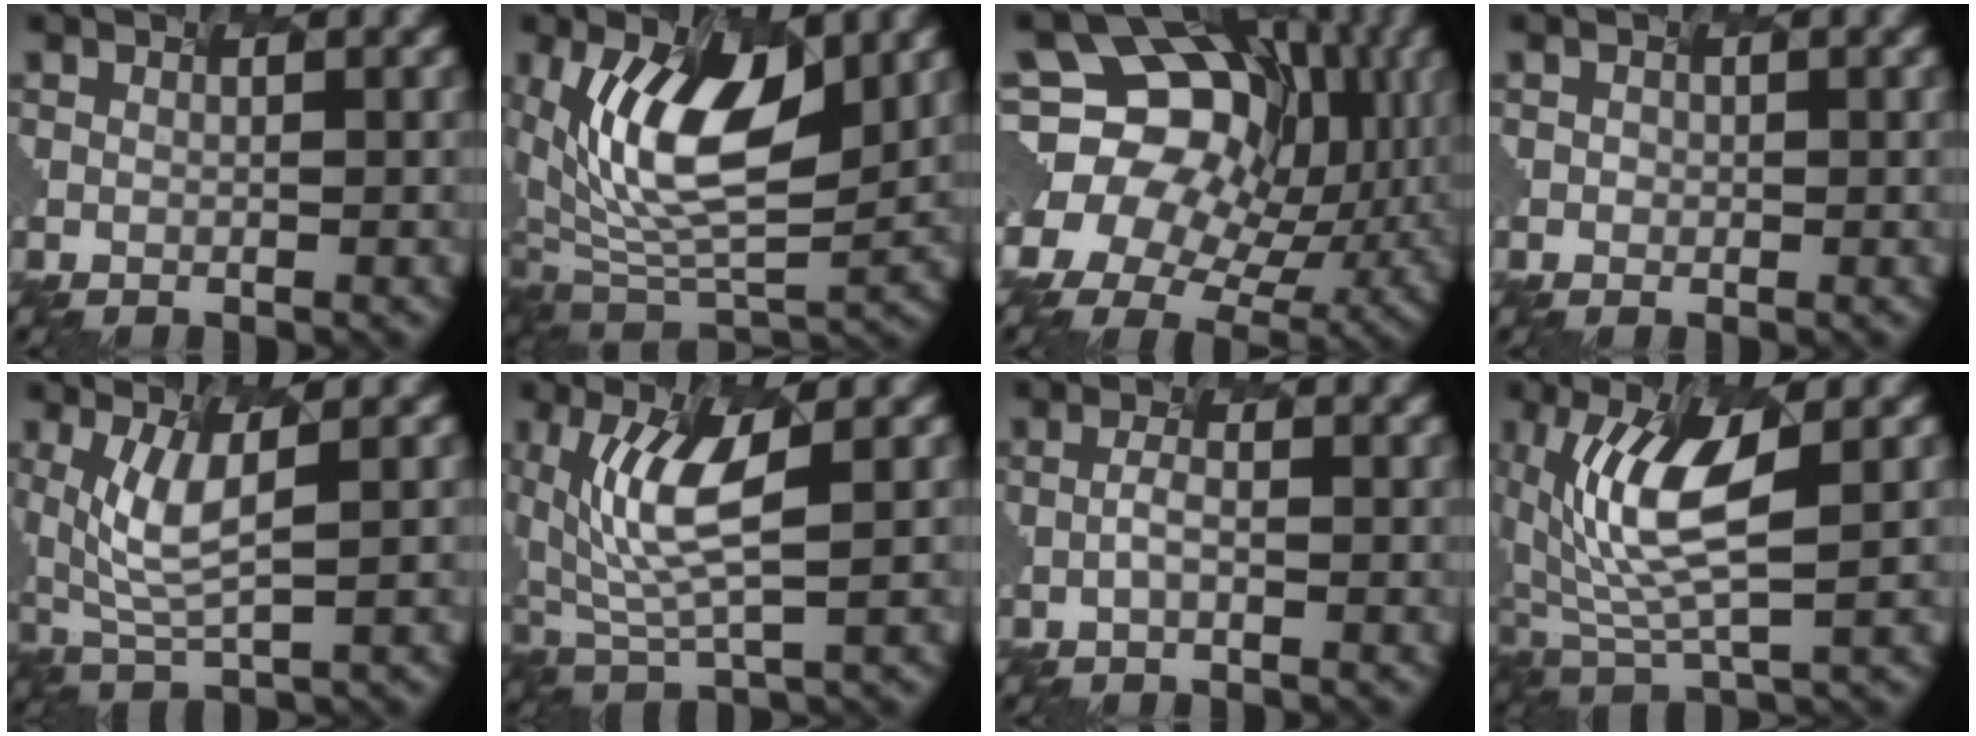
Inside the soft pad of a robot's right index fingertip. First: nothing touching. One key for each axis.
{"total": 10.1, "fx": 2.0, "fy": 4.8, "fz": 8.7, "tx": -0.166, "ty": -0.008, "tz": 0.041}
{"total": 14.7, "fx": 3.0, "fy": 11.5, "fz": 8.7, "tx": -0.154, "ty": 0.024, "tz": 0.051}
{"total": 0.6, "fx": -0.5, "fy": 0.2, "fz": -0.3, "tx": 0.000, "ty": 0.002, "tz": 0.004}
{"total": 4.2, "fx": 0.3, "fy": 1.2, "fz": 4.0, "tx": -0.101, "ty": -0.011, "tz": 0.026}
{"total": 6.2, "fx": 0.8, "fy": 1.7, "fz": 5.9, "tx": -0.136, "ty": -0.004, "tz": 0.029}
{"total": 1.4, "fx": -1.2, "fy": -0.1, "fz": 0.6, "tx": -0.025, "ty": 0.000, "tz": -0.013}
{"total": 8.0, "fx": 0.5, "fy": 2.7, "fz": 7.5, "tx": -0.167, "ty": 0.000, "tz": 0.019}